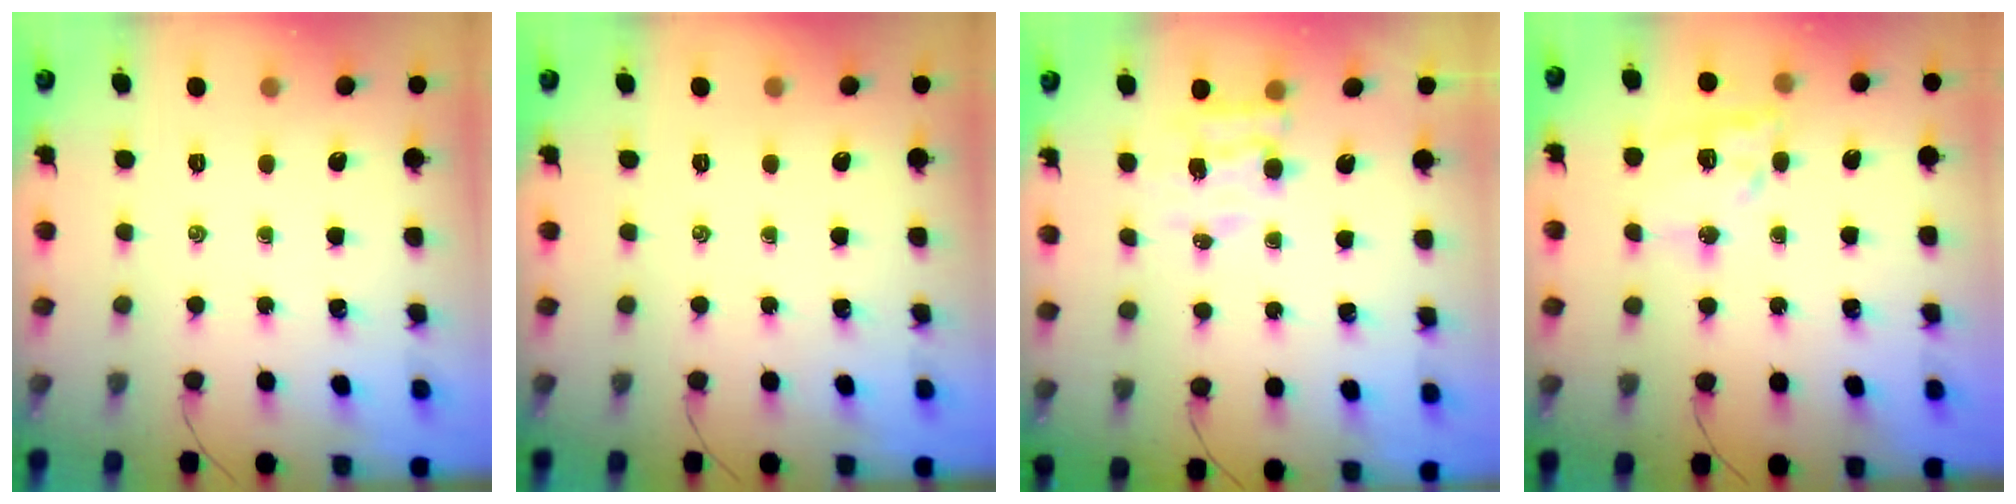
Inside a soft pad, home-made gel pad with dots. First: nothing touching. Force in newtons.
{"total": 0.0}
{"total": 5.5, "press": 5.5, "slide": 0.6}
{"total": 14.4, "press": 14.1, "slide": 2.8}